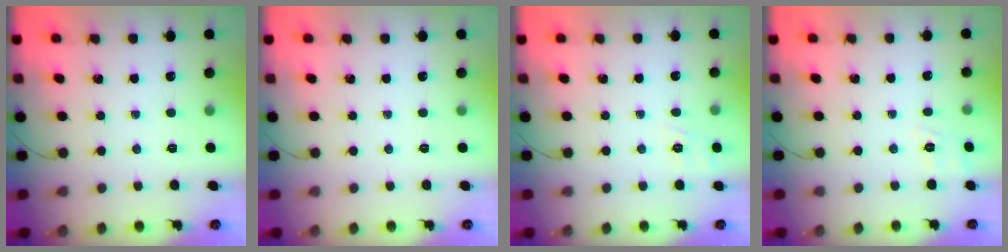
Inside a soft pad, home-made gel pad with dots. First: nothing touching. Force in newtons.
{"total": 0.0}
{"total": 1.8, "press": 1.0, "slide": 1.5}
{"total": 3.6, "press": 3.0, "slide": 2.0}